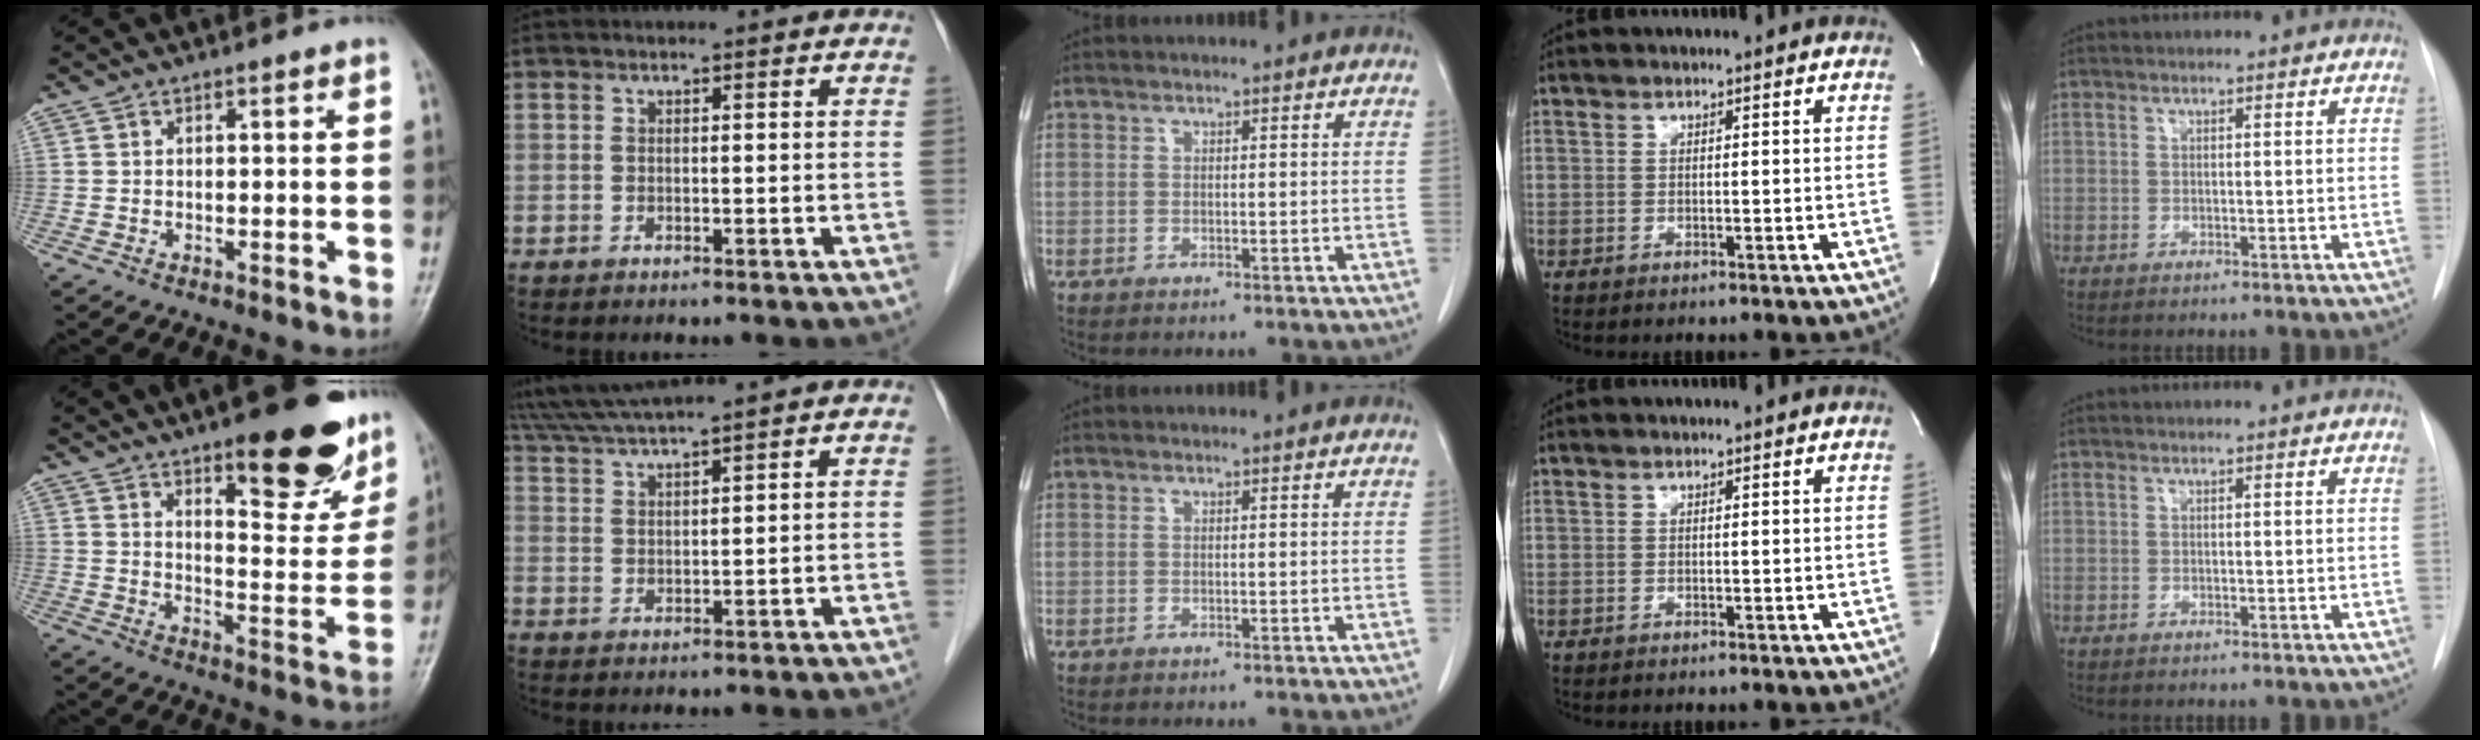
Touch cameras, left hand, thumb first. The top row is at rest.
{"thumb": {"total": 18.0, "force": [11.4, 6.1, 12.5], "torque": [-0.116, -0.070, 0.165]}, "index": {"total": 9.4, "force": [8.3, -1.0, 4.2], "torque": [-0.081, 0.029, 0.144]}}